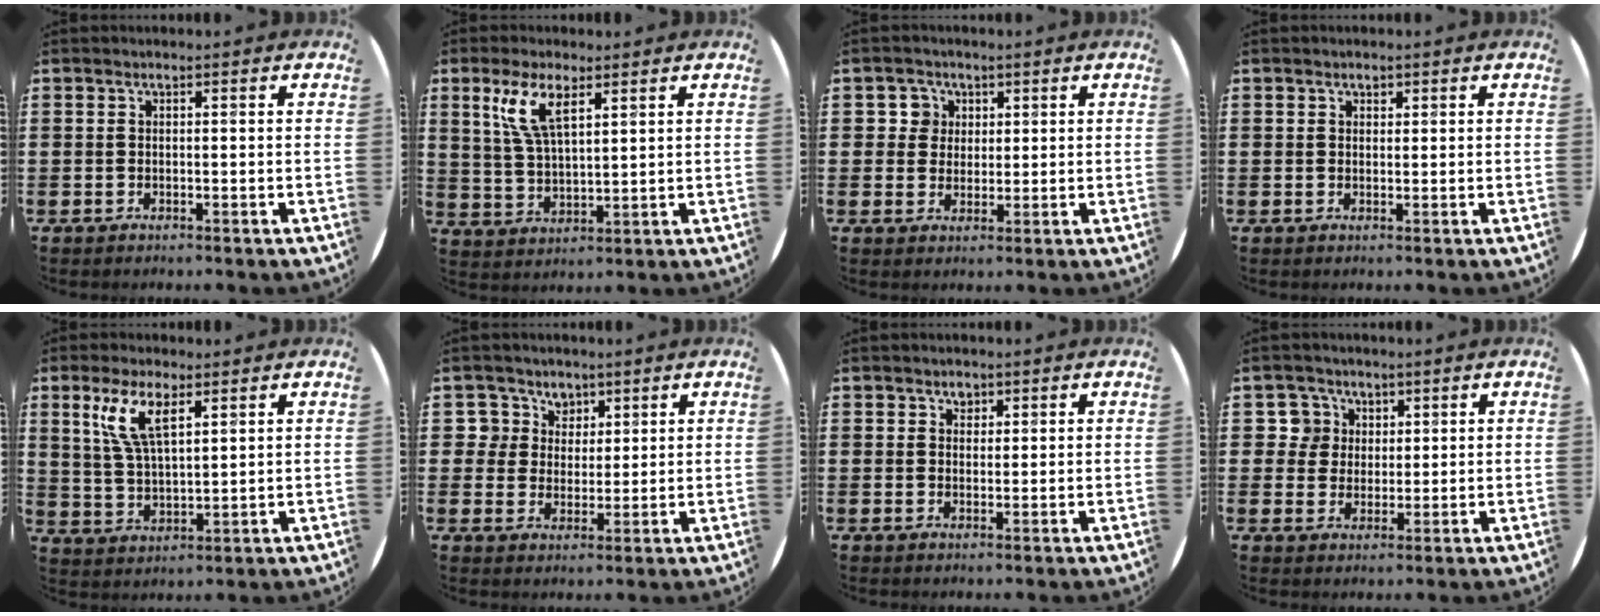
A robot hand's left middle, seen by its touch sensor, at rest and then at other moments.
{"total": 6.7, "force": [3.9, 2.1, 5.1], "torque": [-0.112, 0.008, 0.068]}
{"total": 3.1, "force": [1.4, 2.7, 0.3], "torque": [-0.009, 0.007, 0.026]}
{"total": 0.8, "force": [0.5, 0.5, 0.2], "torque": [0.003, 0.000, 0.009]}
{"total": 7.0, "force": [4.1, 2.1, 5.2], "torque": [-0.115, 0.005, 0.072]}
{"total": 4.6, "force": [2.7, 3.8, 0.1], "torque": [-0.017, 0.008, 0.050]}
{"total": 1.6, "force": [1.2, 1.0, 0.3], "torque": [0.009, -0.005, 0.020]}
{"total": 4.4, "force": [2.1, 3.9, 0.2], "torque": [-0.008, 0.007, 0.037]}